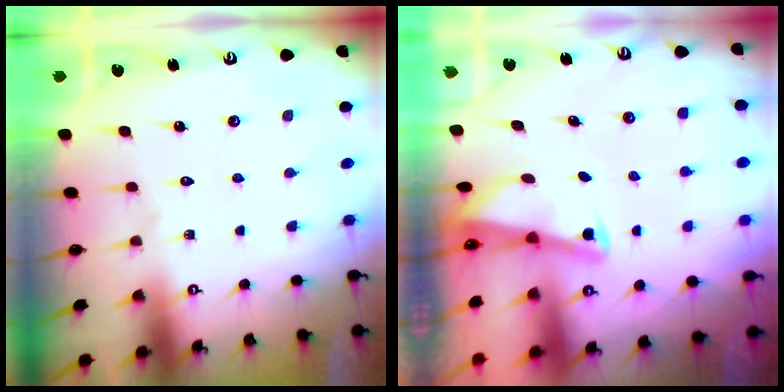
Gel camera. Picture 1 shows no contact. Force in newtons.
{"total": 2.0, "press": 2.0, "slide": 0.3}